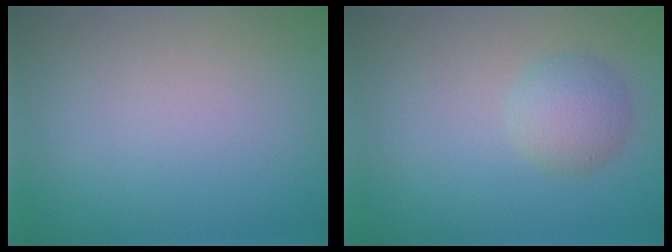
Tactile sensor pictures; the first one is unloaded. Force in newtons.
{"total": 2.6, "press": 2.6, "slide": 0.1}